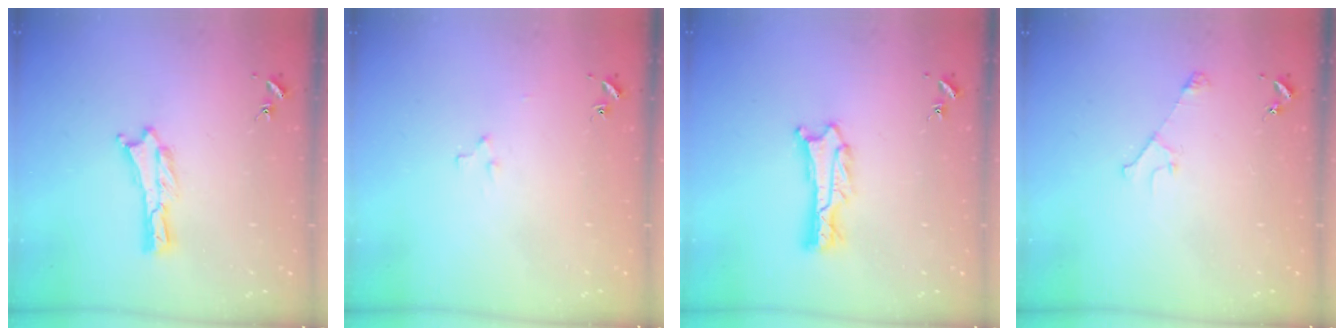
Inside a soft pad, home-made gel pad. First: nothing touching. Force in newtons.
{"total": 2.2, "press": 2.2, "slide": 0.2}
{"total": 1.1, "press": 1.1, "slide": 0.2}
{"total": 3.2, "press": 3.2, "slide": 0.3}